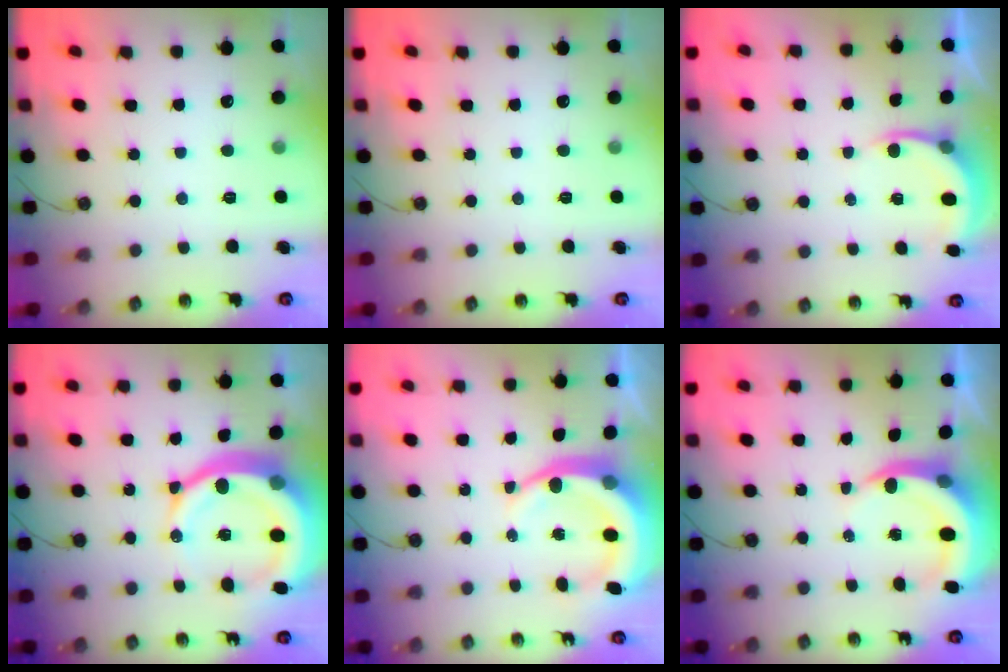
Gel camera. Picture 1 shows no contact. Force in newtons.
{"total": 0.0}
{"total": 5.0, "press": 5.0, "slide": 0.4}
{"total": 19.8, "press": 19.6, "slide": 2.3}
{"total": 11.6, "press": 11.4, "slide": 2.3}
{"total": 6.6, "press": 6.5, "slide": 0.8}